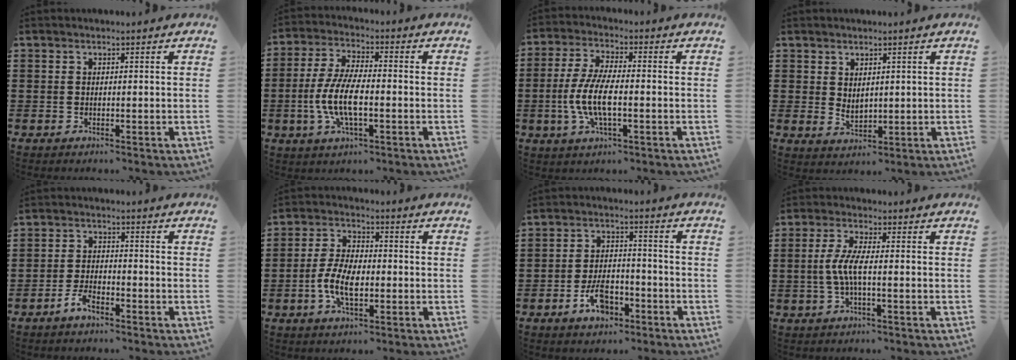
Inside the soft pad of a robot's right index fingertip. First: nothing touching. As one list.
[{"total": 8.7, "force": [-2.2, 3.0, 7.8], "torque": [-0.180, -0.014, -0.047]}, {"total": 7.8, "force": [-2.0, 2.5, 7.2], "torque": [-0.163, -0.012, -0.042]}, {"total": 2.2, "force": [1.3, 1.3, 1.2], "torque": [-0.026, 0.002, 0.025]}, {"total": 3.5, "force": [-2.7, 1.1, 2.0], "torque": [-0.049, 0.002, -0.055]}, {"total": 7.1, "force": [-2.0, 3.4, 5.9], "torque": [-0.137, -0.002, -0.042]}, {"total": 6.1, "force": [-3.5, 3.0, 4.0], "torque": [-0.085, 0.006, -0.067]}, {"total": 4.6, "force": [-0.8, 0.7, 4.5], "torque": [-0.110, -0.009, -0.027]}]